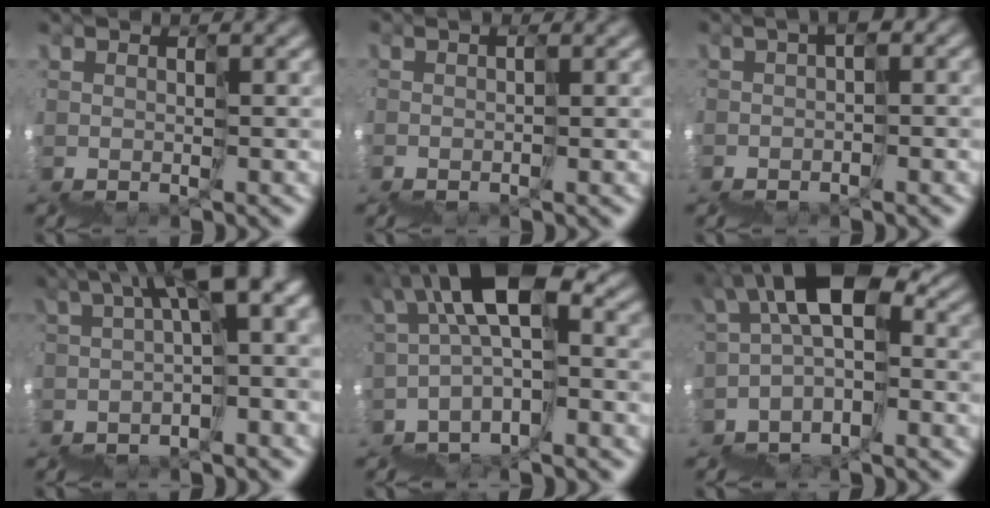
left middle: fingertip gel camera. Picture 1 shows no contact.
{"total": 0.9, "force": [-0.8, 0.5, 0.3], "torque": [-0.002, 0.002, -0.017]}
{"total": 1.9, "force": [-1.7, -0.4, 0.6], "torque": [-0.014, -0.004, -0.036]}
{"total": 8.5, "force": [1.3, 2.0, 8.2], "torque": [-0.116, 0.024, 0.039]}
{"total": 5.5, "force": [0.5, 2.1, 5.0], "torque": [-0.093, 0.037, -0.004]}
{"total": 4.7, "force": [-0.2, 2.6, 3.9], "torque": [-0.069, 0.028, -0.018]}